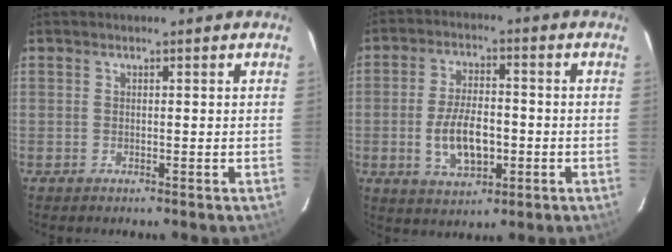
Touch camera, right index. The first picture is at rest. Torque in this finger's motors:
{"motor_torque": [0.52, -0.31, 0.42, 0.11]}